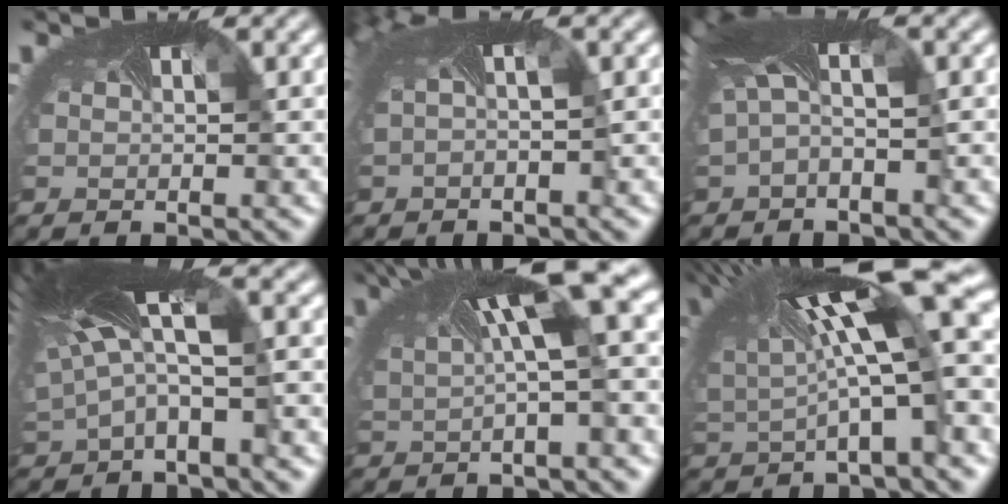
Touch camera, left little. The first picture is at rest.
{"total": 5.8, "force": [1.0, 2.5, 5.1], "torque": [-0.119, 0.012, 0.023]}
{"total": 5.6, "force": [1.5, 2.4, 4.9], "torque": [-0.135, 0.005, 0.031]}
{"total": 7.6, "force": [2.3, 2.9, 6.6], "torque": [-0.171, 0.004, 0.042]}
{"total": 10.5, "force": [4.0, 3.3, 9.1], "torque": [-0.162, 0.012, 0.075]}
{"total": 13.4, "force": [4.1, 3.7, 12.3], "torque": [-0.231, 0.008, 0.073]}